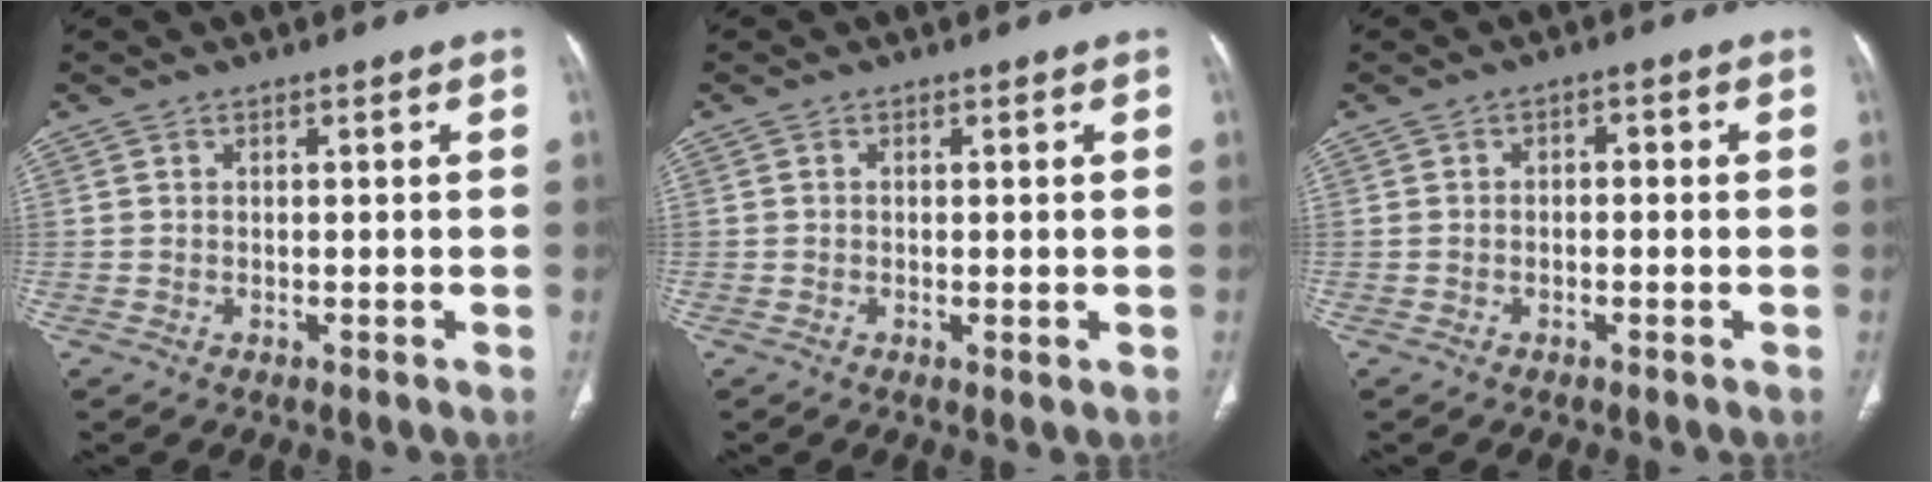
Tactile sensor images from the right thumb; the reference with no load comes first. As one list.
[{"total": 1.0, "force": [-0.2, 0.3, 1.0], "torque": [-0.021, -0.005, -0.004]}, {"total": 1.4, "force": [-0.1, 0.9, 1.1], "torque": [-0.010, 0.008, -0.005]}]